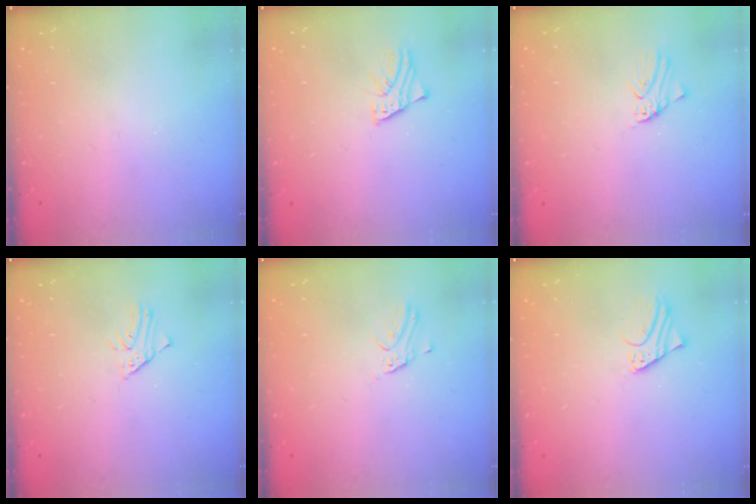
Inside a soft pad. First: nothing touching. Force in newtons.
{"total": 1.9, "press": 1.9, "slide": 0.1}
{"total": 0.0}
{"total": 1.6, "press": 1.6, "slide": 0.1}
{"total": 1.8, "press": 1.8, "slide": 0.1}
{"total": 1.7, "press": 1.7, "slide": 0.1}